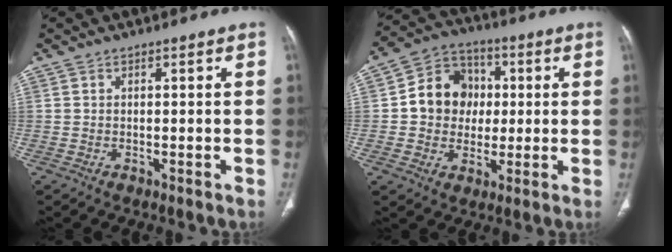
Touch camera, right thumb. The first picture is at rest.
{"total": 11.8, "force": [0.8, 10.3, 5.6], "torque": [-0.053, 0.017, 0.008]}